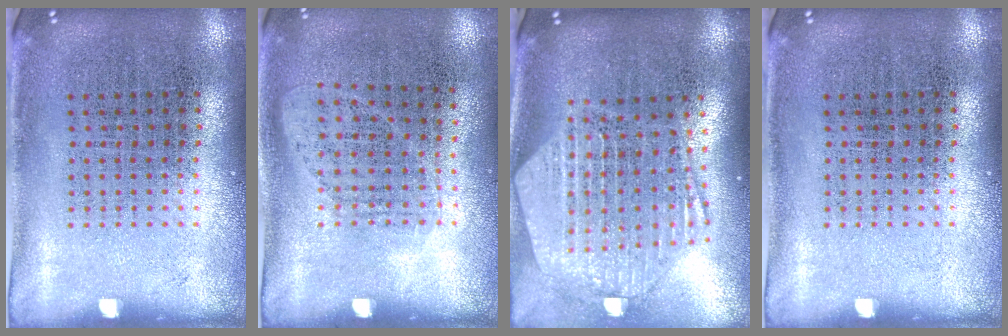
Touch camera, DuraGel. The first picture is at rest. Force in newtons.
{"total": 1.0, "press": 0.9, "slide": 0.5}
{"total": 2.6, "press": 2.2, "slide": 1.5}
{"total": 0.0}